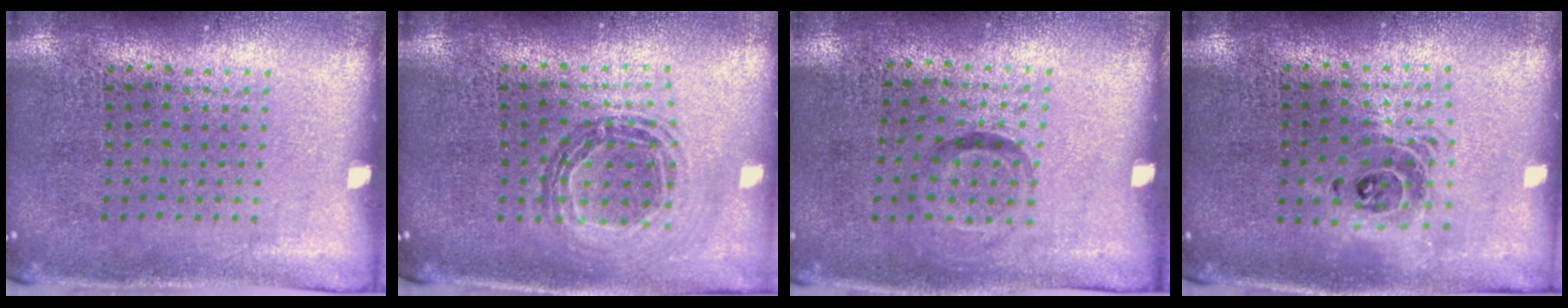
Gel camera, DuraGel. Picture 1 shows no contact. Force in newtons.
{"total": 0.7, "press": 0.7, "slide": 0.1}
{"total": 0.9, "press": 0.6, "slide": 0.8}
{"total": 1.4, "press": 1.2, "slide": 0.8}